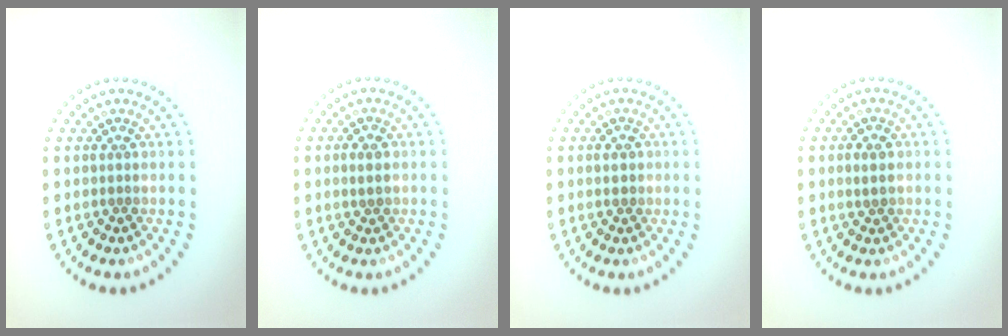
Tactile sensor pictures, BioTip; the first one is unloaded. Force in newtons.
{"total": 0.9, "press": 0.9, "slide": 0.2}
{"total": 1.7, "press": 1.7, "slide": 0.0}
{"total": 1.2, "press": 1.2, "slide": 0.0}